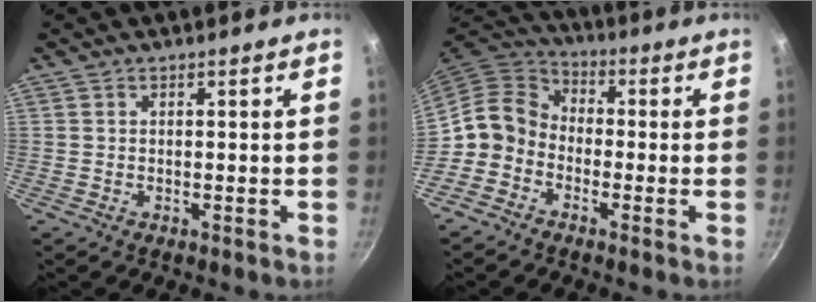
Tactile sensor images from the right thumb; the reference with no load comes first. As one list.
[{"total": 8.0, "force": [-2.6, 6.6, 3.8], "torque": [-0.038, 0.040, -0.074]}]